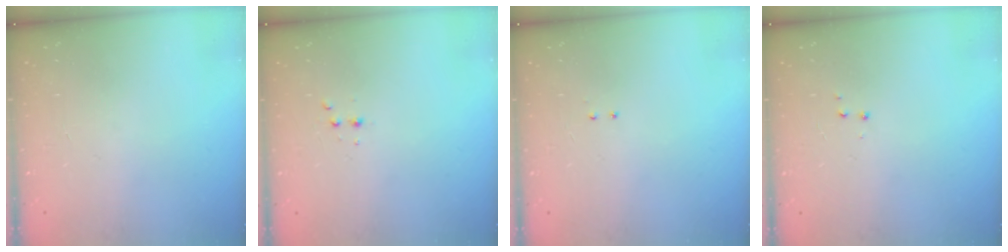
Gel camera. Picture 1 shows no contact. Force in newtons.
{"total": 2.5, "press": 2.4, "slide": 0.5}
{"total": 2.0, "press": 2.0, "slide": 0.4}
{"total": 2.9, "press": 2.8, "slide": 0.4}